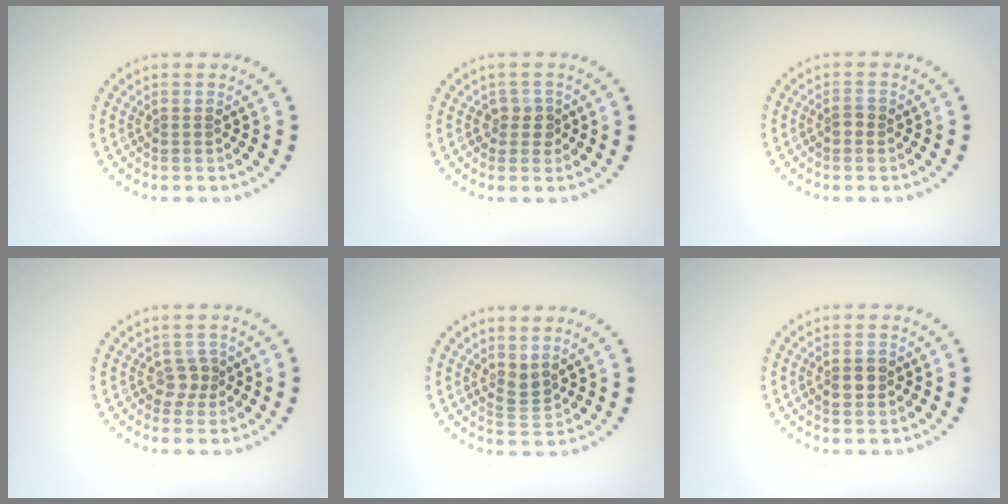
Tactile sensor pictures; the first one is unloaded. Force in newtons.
{"total": 1.8, "press": 1.5, "slide": 1.0}
{"total": 1.1, "press": 1.1, "slide": 0.1}
{"total": 1.6, "press": 1.3, "slide": 1.0}
{"total": 1.7, "press": 1.3, "slide": 1.1}
{"total": 2.4, "press": 2.4, "slide": 0.0}